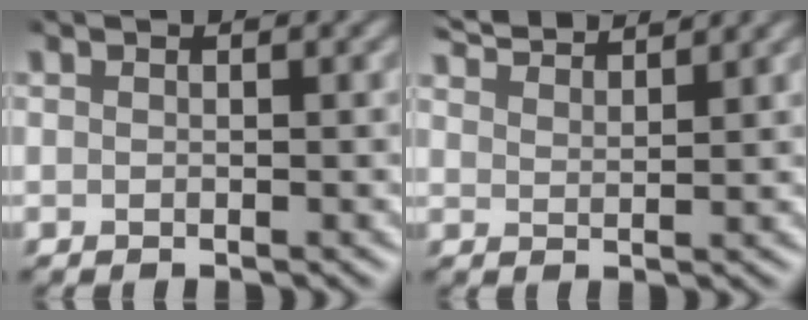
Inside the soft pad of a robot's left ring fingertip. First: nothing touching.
{"total": 4.2, "force": [4.0, 0.5, 1.2], "torque": [-0.014, 0.011, 0.064]}